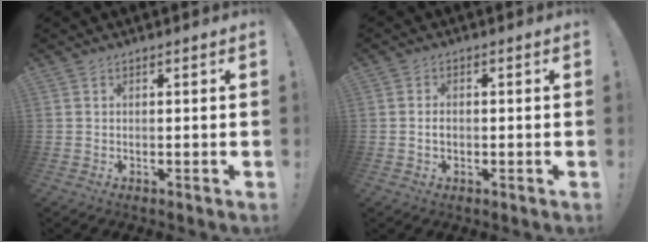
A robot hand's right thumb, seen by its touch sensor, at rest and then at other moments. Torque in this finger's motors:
{"motor_torque": [0.05, -0.17, -0.21, 0.24, 0.10]}